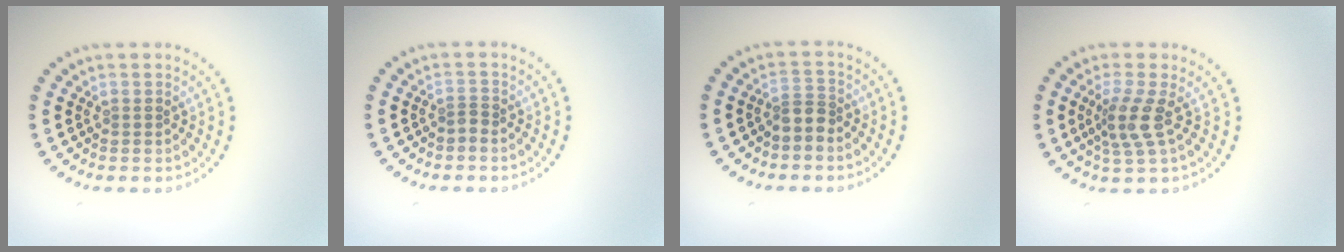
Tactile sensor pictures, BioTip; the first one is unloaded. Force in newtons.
{"total": 0.7, "press": 0.4, "slide": 0.6}
{"total": 1.9, "press": 1.4, "slide": 1.3}
{"total": 2.9, "press": 2.2, "slide": 1.8}